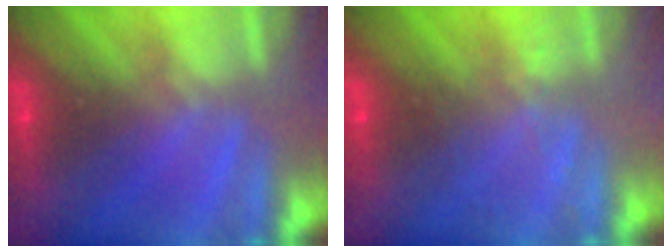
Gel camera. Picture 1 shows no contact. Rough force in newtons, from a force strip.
{"total": 1.9}